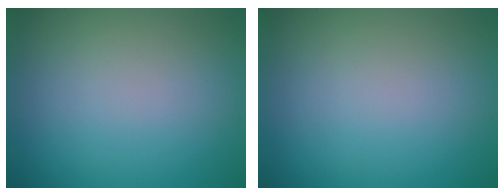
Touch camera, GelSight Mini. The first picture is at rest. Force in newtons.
{"total": 0.0}